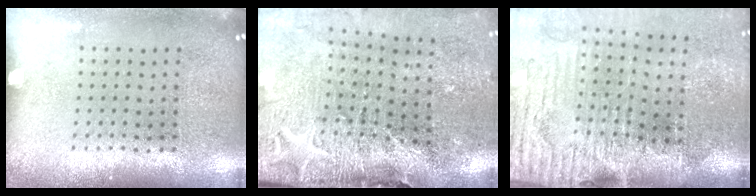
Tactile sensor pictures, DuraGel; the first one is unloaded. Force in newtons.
{"total": 3.4, "press": 3.3, "slide": 1.0}
{"total": 4.6, "press": 4.0, "slide": 2.4}